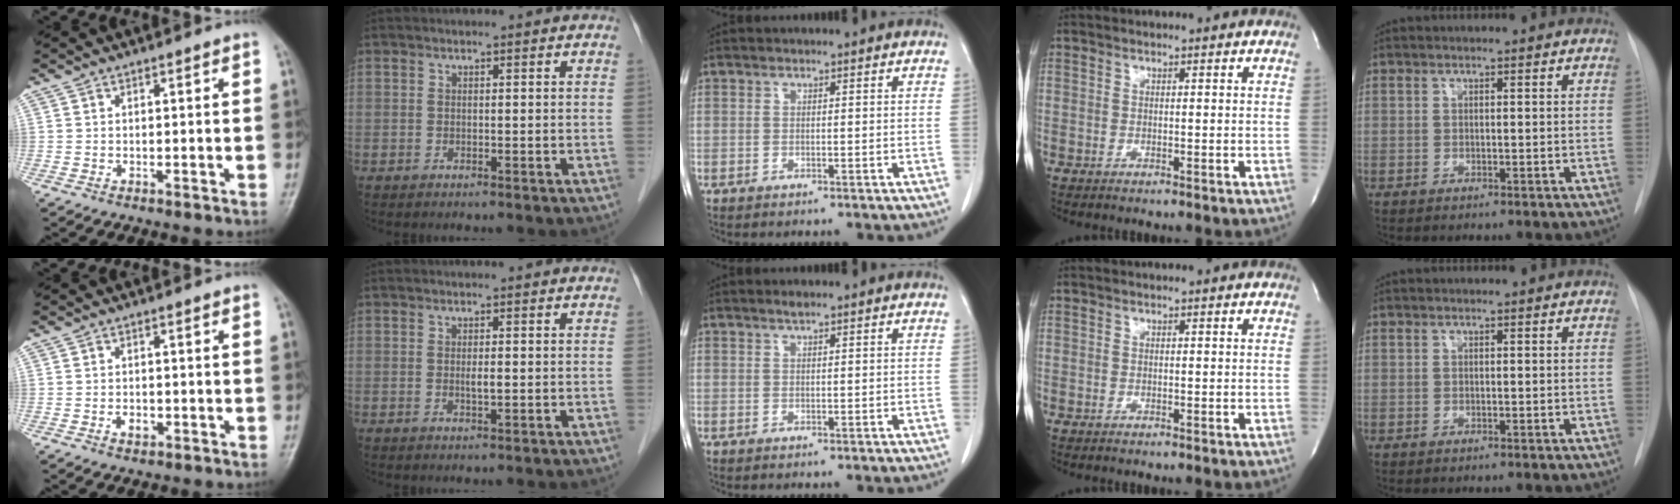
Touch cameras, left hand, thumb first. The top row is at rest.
{"thumb": {"total": 1.9, "force": [-0.6, 1.3, 1.3], "torque": [-0.014, 0.002, -0.008]}, "index": {"total": 1.2, "force": [-0.2, 0.2, 1.2], "torque": [-0.022, -0.005, -0.003]}, "middle": {"total": 0.8, "force": [0.6, 0.0, 0.5], "torque": [-0.013, 0.000, 0.014]}}